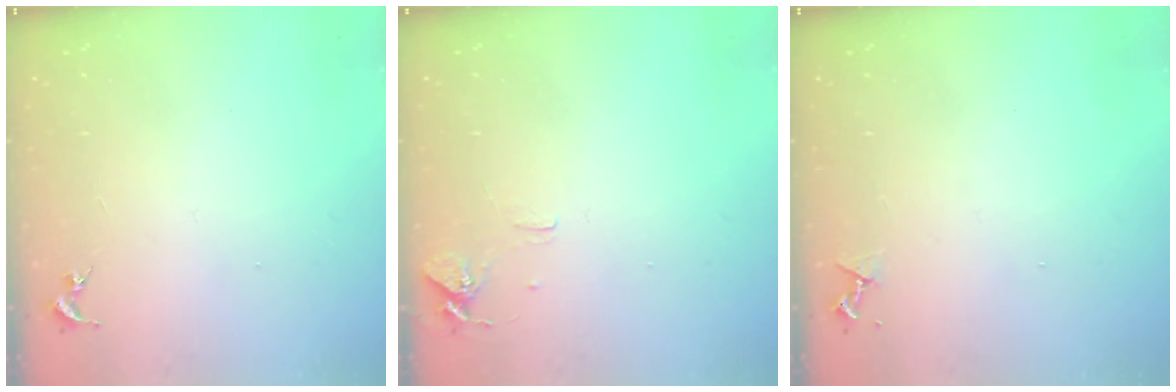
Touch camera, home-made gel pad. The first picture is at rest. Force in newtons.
{"total": 7.4, "press": 7.4, "slide": 0.6}
{"total": 3.8, "press": 3.7, "slide": 0.6}